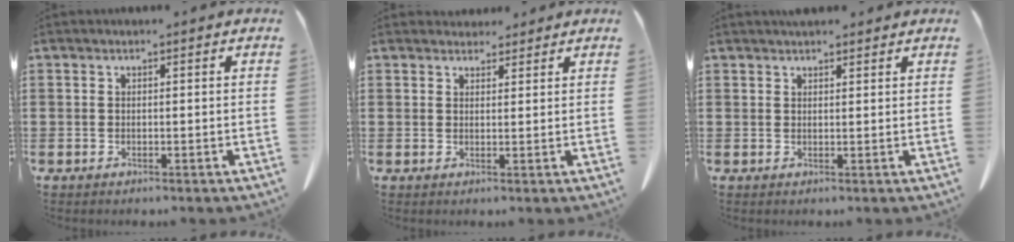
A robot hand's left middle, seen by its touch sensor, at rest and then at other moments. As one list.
[{"total": 2.5, "force": [2.3, 0.9, 0.3], "torque": [-0.003, -0.005, 0.044]}, {"total": 1.7, "force": [1.6, 0.4, 0.5], "torque": [-0.013, 0.000, 0.031]}]